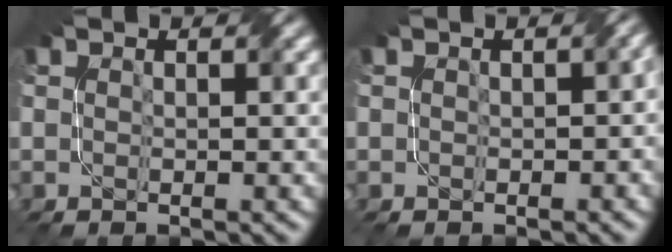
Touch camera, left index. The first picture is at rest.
{"total": 1.2, "force": [0.1, 0.7, 1.0], "torque": [-0.007, 0.004, 0.007]}